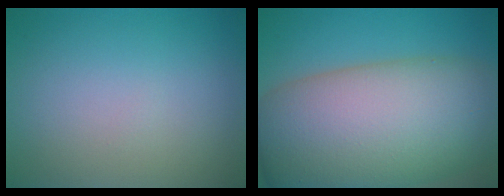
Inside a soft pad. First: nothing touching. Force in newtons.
{"total": 15.7, "press": 15.7, "slide": 0.8}